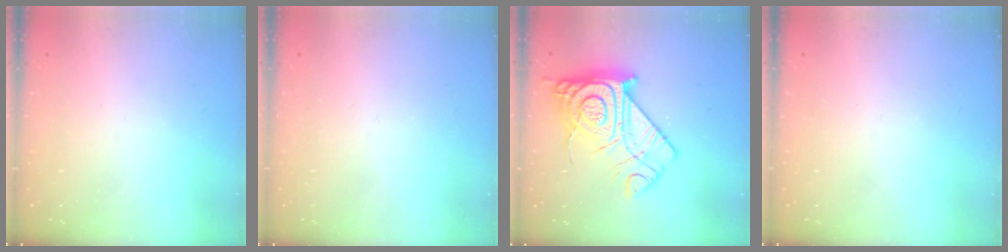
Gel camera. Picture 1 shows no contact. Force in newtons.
{"total": 1.8, "press": 1.8, "slide": 0.1}
{"total": 21.8, "press": 21.8, "slide": 2.0}
{"total": 0.0}